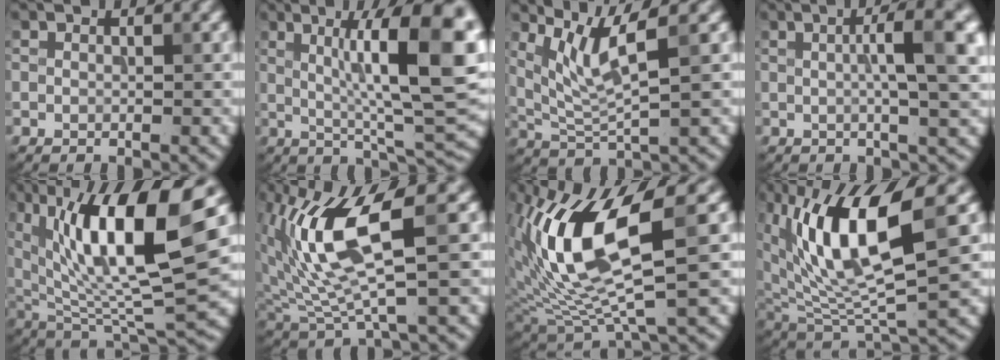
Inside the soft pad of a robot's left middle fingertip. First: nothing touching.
{"total": 12.5, "force": [2.6, 3.1, 11.9], "torque": [-0.166, 0.009, 0.039]}
{"total": 5.0, "force": [2.4, 1.0, 4.2], "torque": [-0.091, -0.001, 0.056]}
{"total": 7.2, "force": [1.3, 1.5, 7.0], "torque": [-0.083, 0.016, 0.014]}
{"total": 14.6, "force": [5.0, 4.5, 13.0], "torque": [-0.226, 0.007, 0.087]}
{"total": 8.3, "force": [1.7, 2.3, 7.8], "torque": [-0.174, -0.007, 0.038]}
{"total": 10.7, "force": [2.2, 3.4, 9.9], "torque": [-0.206, -0.006, 0.046]}
{"total": 10.5, "force": [3.4, 3.6, 9.2], "torque": [-0.173, -0.004, 0.062]}